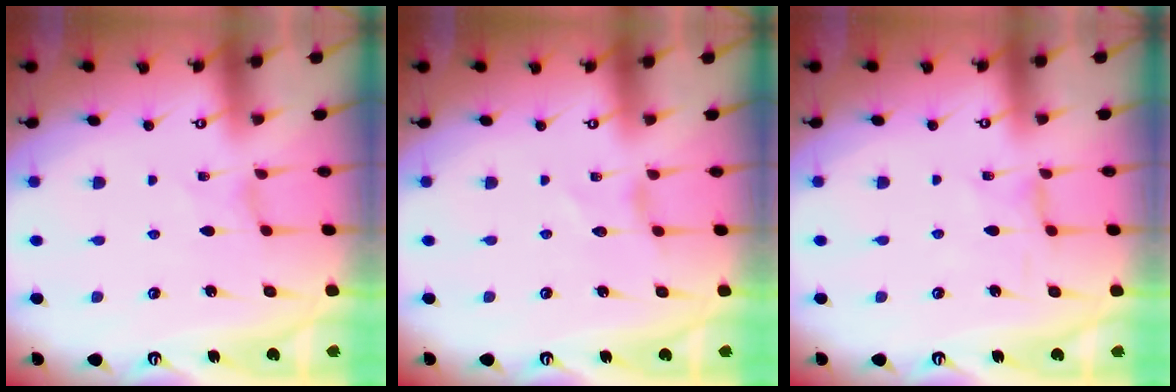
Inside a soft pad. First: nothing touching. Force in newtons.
{"total": 0.0}
{"total": 0.0}